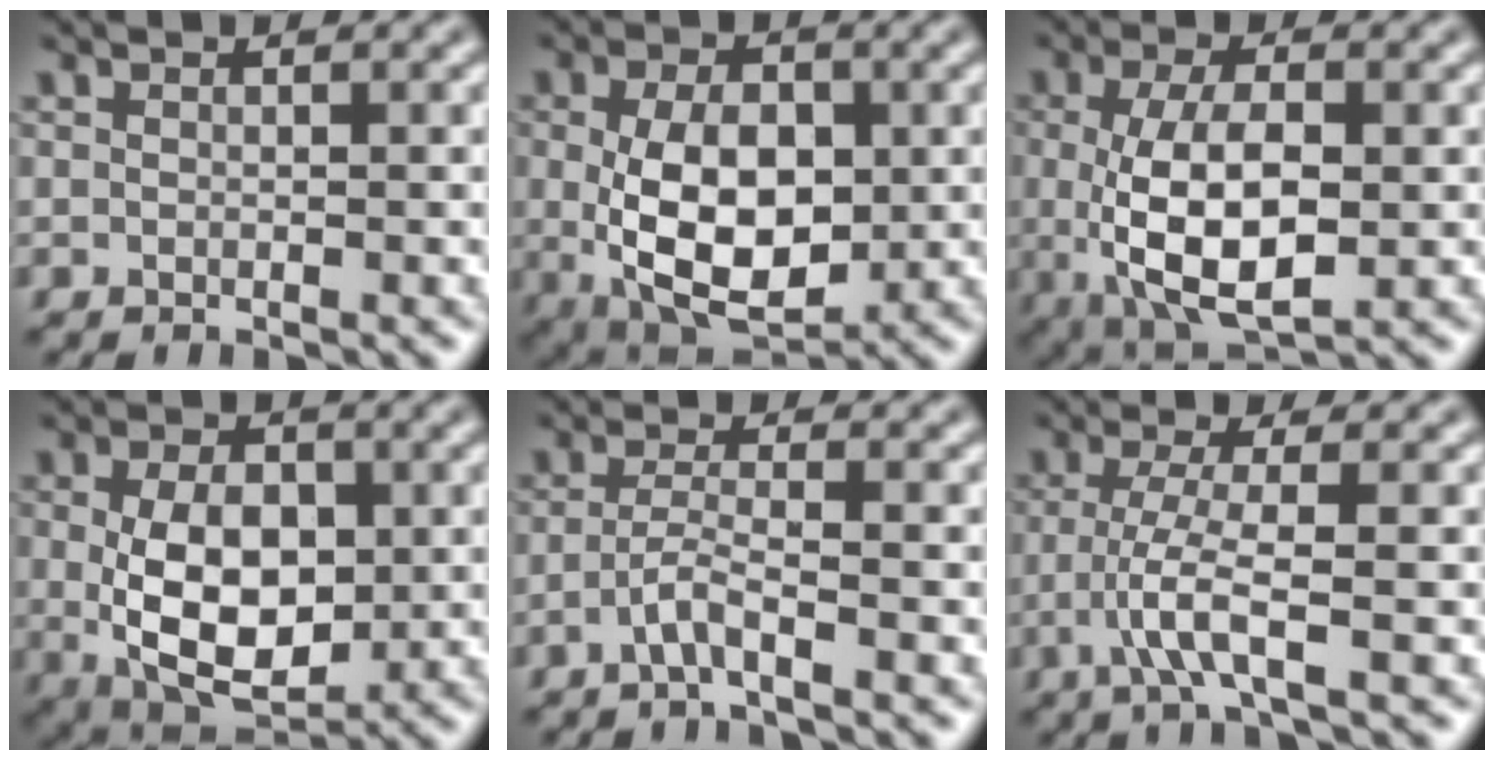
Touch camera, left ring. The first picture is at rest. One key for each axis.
{"total": 9.6, "fx": -0.3, "fy": 5.8, "fz": 7.7, "tx": -0.142, "ty": -0.008, "tz": -0.004}
{"total": 8.1, "fx": -0.4, "fy": 3.7, "fz": 7.2, "tx": -0.146, "ty": -0.009, "tz": -0.004}
{"total": 8.8, "fx": -0.1, "fy": 5.4, "fz": 6.9, "tx": -0.130, "ty": -0.010, "tz": 0.003}
{"total": 2.2, "fx": -1.1, "fy": 0.2, "fz": 1.9, "tx": -0.041, "ty": 0.006, "tz": -0.030}
{"total": 3.6, "fx": -1.1, "fy": 0.4, "fz": 3.4, "tx": -0.075, "ty": 0.002, "tz": -0.029}